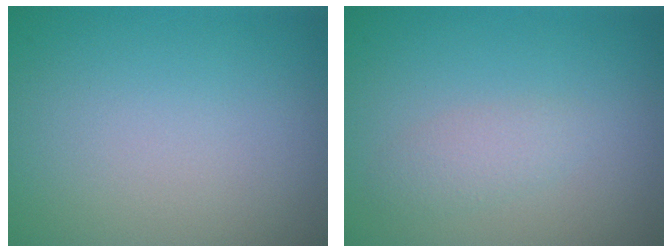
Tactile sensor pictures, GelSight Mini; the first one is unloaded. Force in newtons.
{"total": 1.5, "press": 1.5, "slide": 0.1}